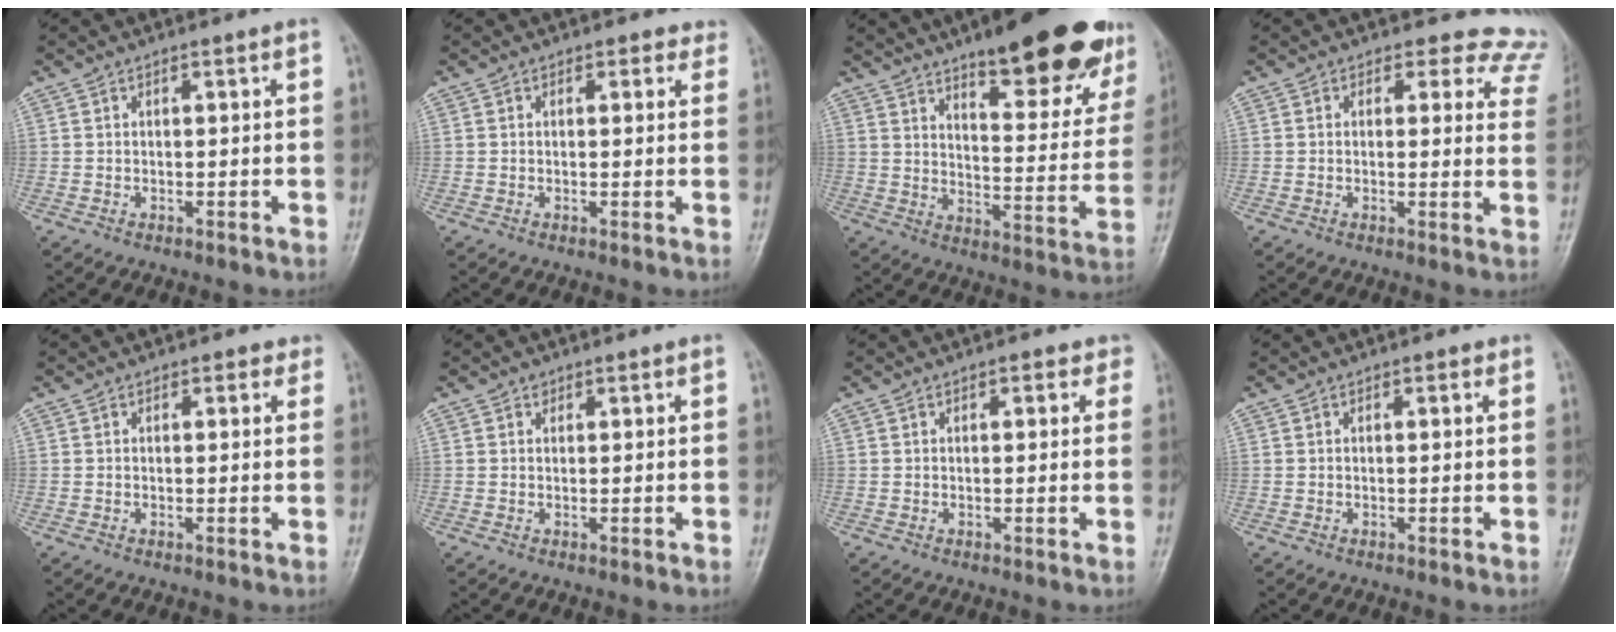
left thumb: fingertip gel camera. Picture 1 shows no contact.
{"total": 1.5, "force": [1.0, 1.1, 0.1], "torque": [0.023, -0.005, 0.004]}
{"total": 26.0, "force": [17.7, 7.6, 17.5], "torque": [-0.194, -0.071, 0.237]}
{"total": 9.9, "force": [8.6, 5.0, 0.9], "torque": [0.050, -0.041, 0.055]}
{"total": 1.1, "force": [0.7, 0.8, 0.2], "torque": [0.018, -0.002, 0.002]}
{"total": 0.7, "force": [0.4, 0.6, 0.1], "torque": [0.006, -0.002, 0.005]}
{"total": 2.2, "force": [1.1, 1.4, 1.3], "torque": [0.008, 0.001, 0.007]}
{"total": 0.0}